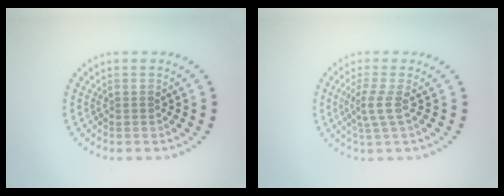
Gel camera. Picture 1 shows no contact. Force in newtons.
{"total": 2.2, "press": 1.5, "slide": 1.7}